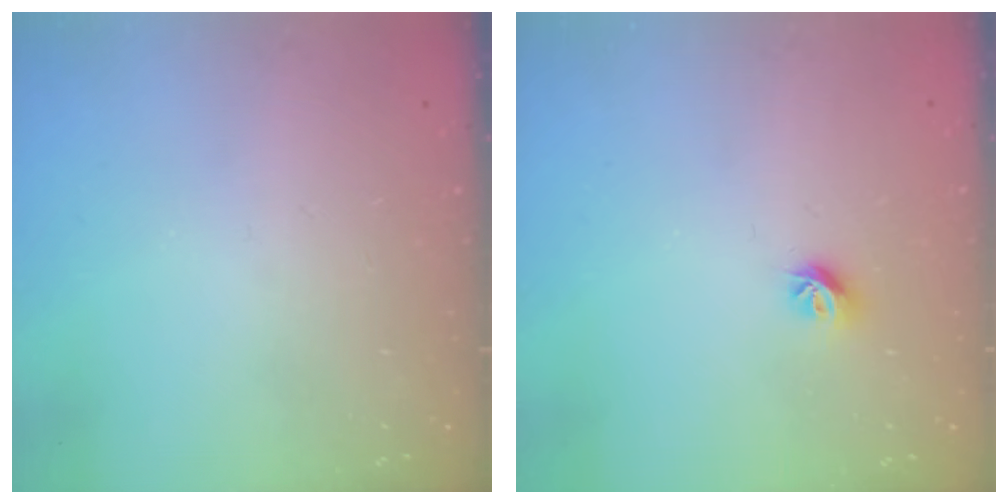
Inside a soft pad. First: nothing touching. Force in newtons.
{"total": 6.5, "press": 6.5, "slide": 0.7}